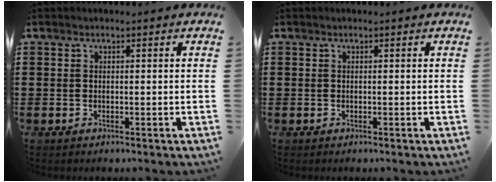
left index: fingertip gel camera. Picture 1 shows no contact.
{"total": 0.0}